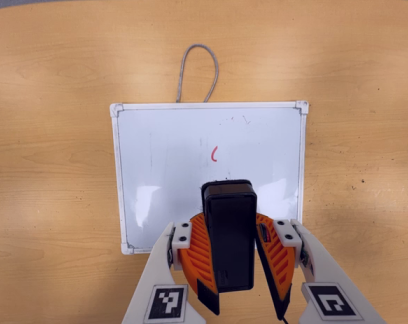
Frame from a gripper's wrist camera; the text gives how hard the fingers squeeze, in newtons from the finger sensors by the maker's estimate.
{"total": 10.9, "left": 11.2, "right": 10.6}